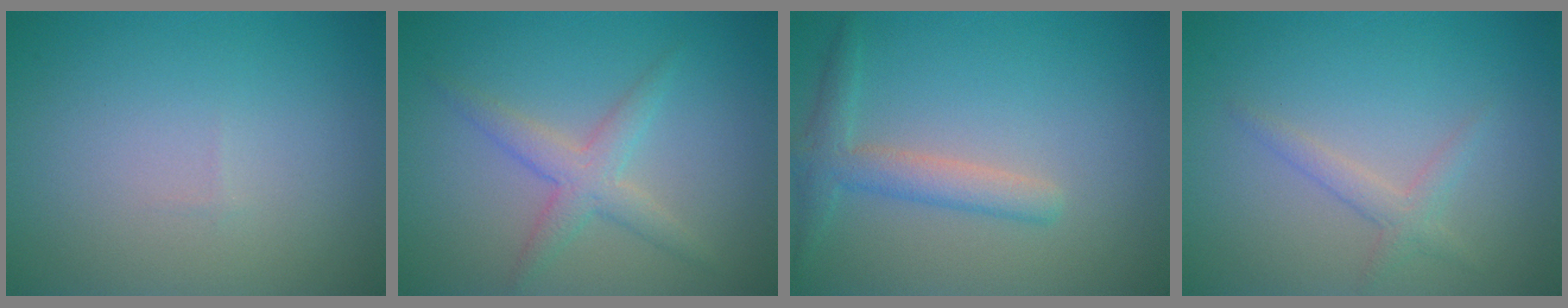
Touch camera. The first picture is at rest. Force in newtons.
{"total": 2.8, "press": 2.8, "slide": 0.0}
{"total": 2.8, "press": 2.8, "slide": 0.1}
{"total": 1.6, "press": 1.6, "slide": 0.1}